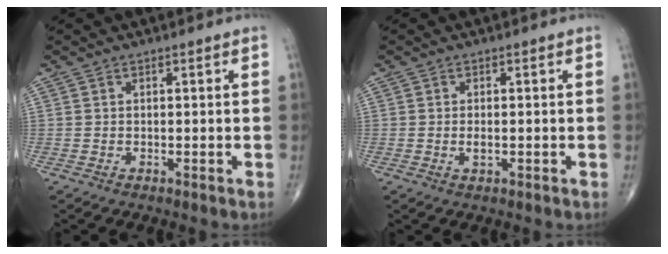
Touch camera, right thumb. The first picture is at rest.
{"total": 1.8, "force": [-0.3, 0.8, 1.5], "torque": [-0.028, -0.001, -0.003]}